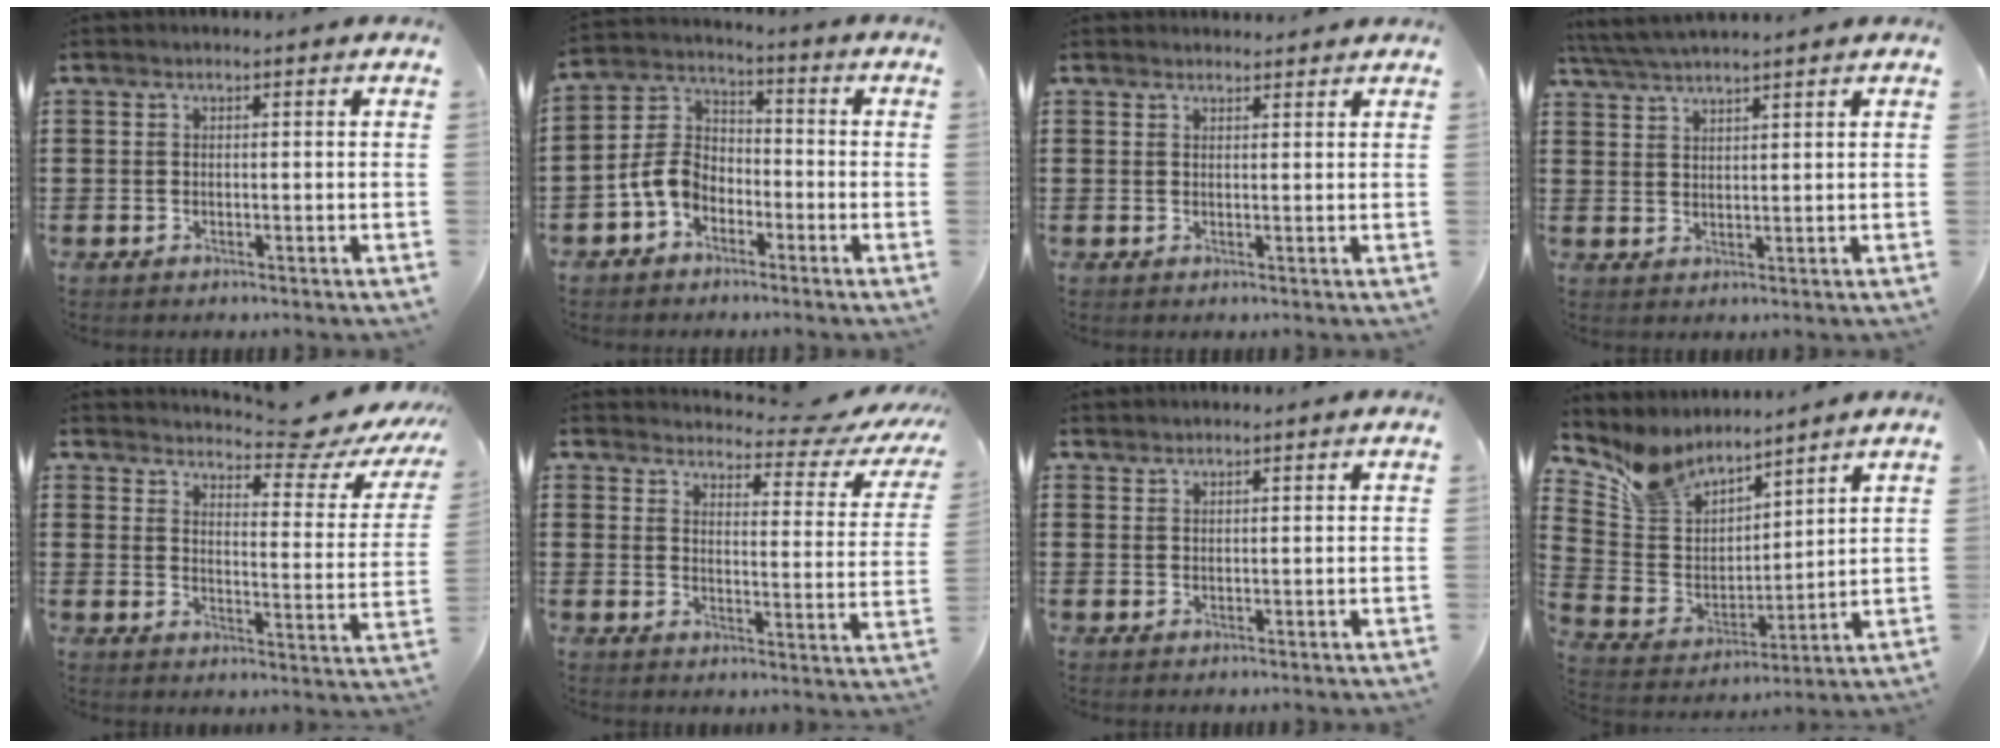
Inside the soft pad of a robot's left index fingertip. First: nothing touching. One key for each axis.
{"total": 6.2, "fx": -2.9, "fy": 4.4, "fz": 3.2, "tx": -0.099, "ty": 0.004, "tz": -0.068}
{"total": 1.5, "fx": 1.4, "fy": 0.4, "fz": -0.1, "tx": -0.002, "ty": 0.001, "tz": 0.028}
{"total": 3.8, "fx": 3.5, "fy": -0.1, "fz": 1.3, "tx": -0.036, "ty": -0.006, "tz": 0.065}
{"total": 6.8, "fx": 6.1, "fy": 0.3, "fz": 2.8, "tx": -0.052, "ty": -0.049, "tz": 0.098}
{"total": 4.5, "fx": 4.0, "fy": 0.7, "fz": 2.0, "tx": -0.038, "ty": -0.036, "tz": 0.059}
{"total": 1.3, "fx": 1.3, "fy": 0.2, "fz": 0.0, "tx": -0.002, "ty": 0.000, "tz": 0.025}
{"total": 7.6, "fx": 6.8, "fy": 3.3, "fz": 1.0, "tx": -0.067, "ty": -0.042, "tz": 0.128}